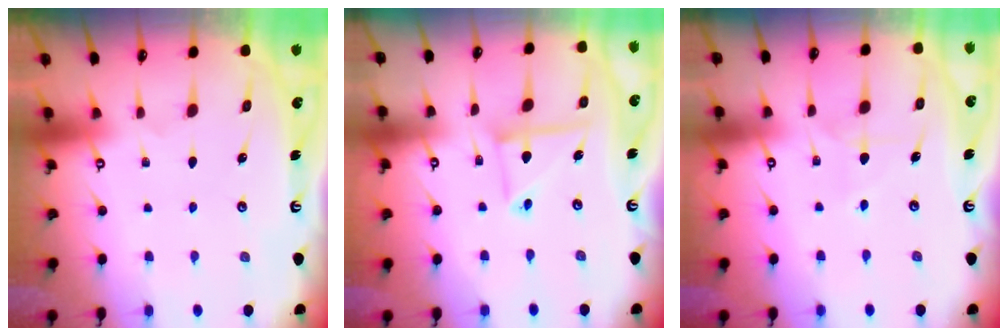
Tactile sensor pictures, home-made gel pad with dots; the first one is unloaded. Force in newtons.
{"total": 7.9, "press": 7.9, "slide": 0.7}
{"total": 5.0, "press": 5.0, "slide": 0.2}